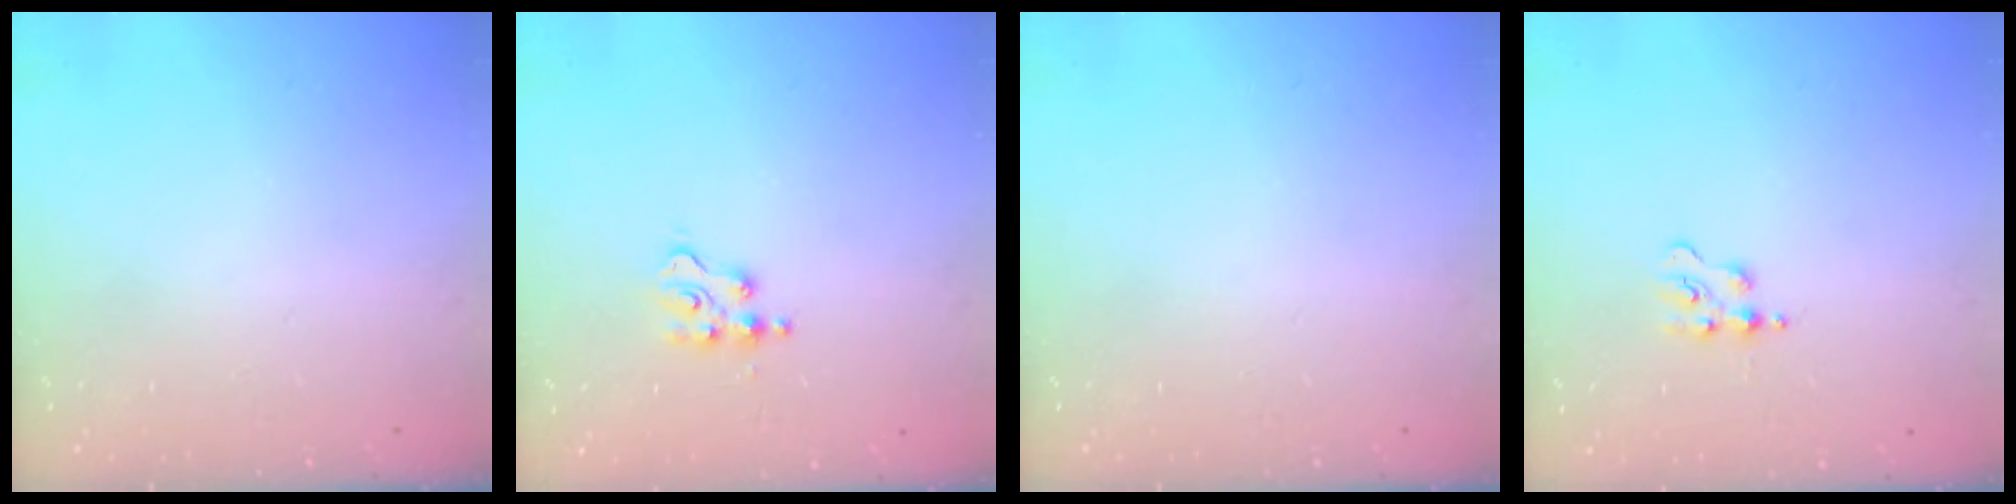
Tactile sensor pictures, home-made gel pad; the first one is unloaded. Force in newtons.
{"total": 4.0, "press": 4.0, "slide": 0.3}
{"total": 0.0}
{"total": 2.9, "press": 2.9, "slide": 0.4}